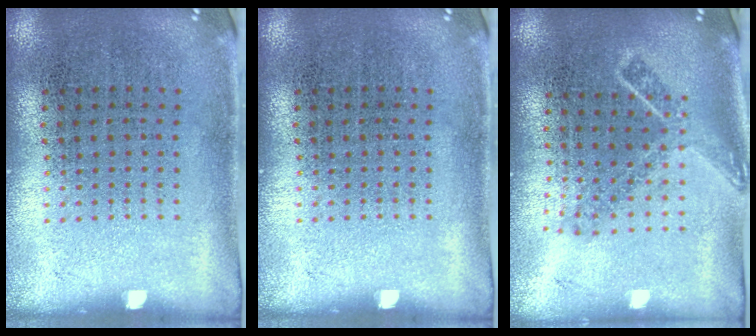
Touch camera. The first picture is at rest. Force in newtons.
{"total": 0.0}
{"total": 1.9, "press": 1.4, "slide": 1.3}